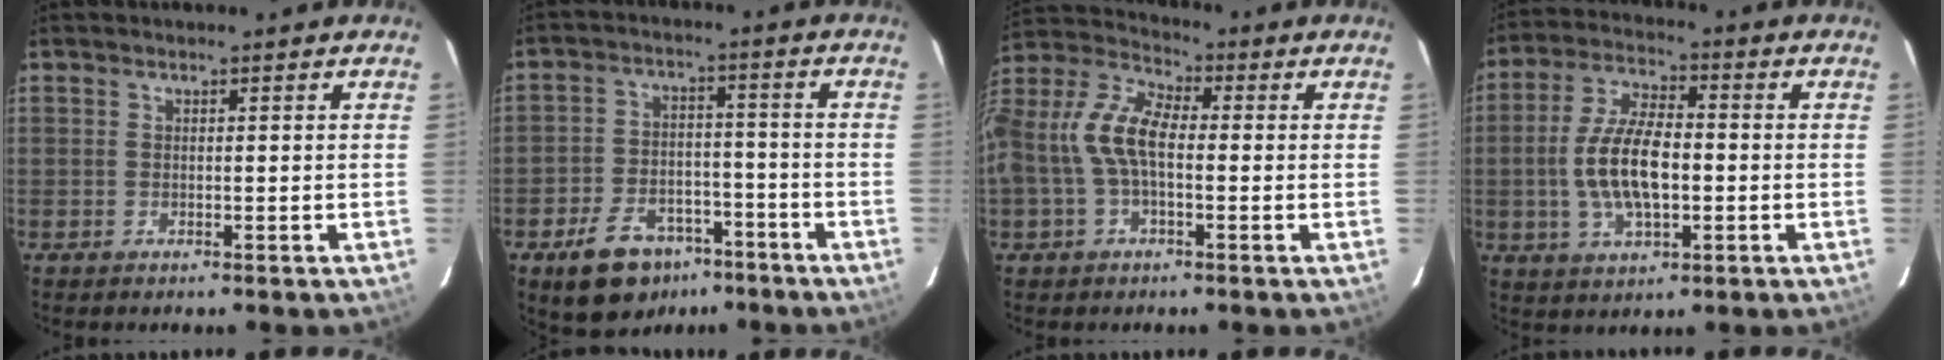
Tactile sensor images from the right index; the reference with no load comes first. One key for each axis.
{"total": 12.9, "fx": -8.3, "fy": 7.8, "fz": 6.0, "tx": -0.133, "ty": 0.015, "tz": -0.116}
{"total": 12.7, "fx": -1.0, "fy": 6.2, "fz": 11.0, "tx": -0.224, "ty": 0.018, "tz": -0.025}
{"total": 12.2, "fx": -1.5, "fy": 5.4, "fz": 10.9, "tx": -0.219, "ty": 0.004, "tz": -0.025}